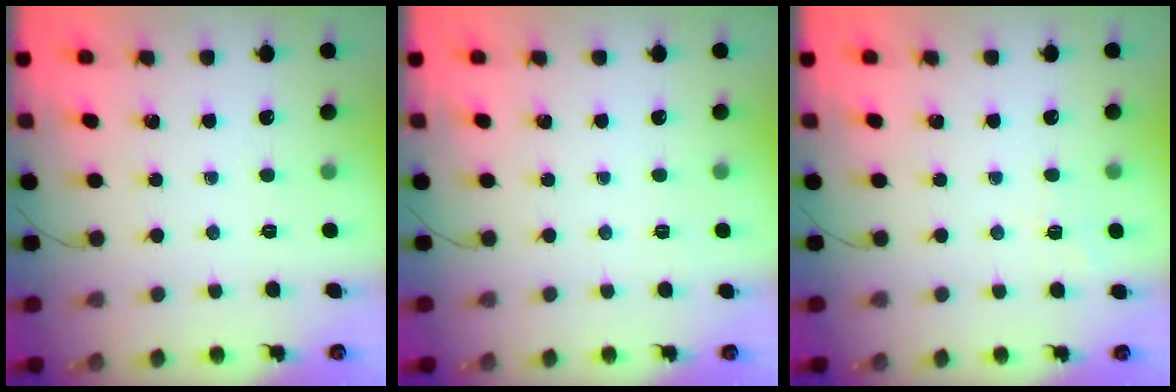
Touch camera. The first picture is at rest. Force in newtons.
{"total": 2.4, "press": 2.1, "slide": 1.2}
{"total": 3.0, "press": 2.5, "slide": 1.7}